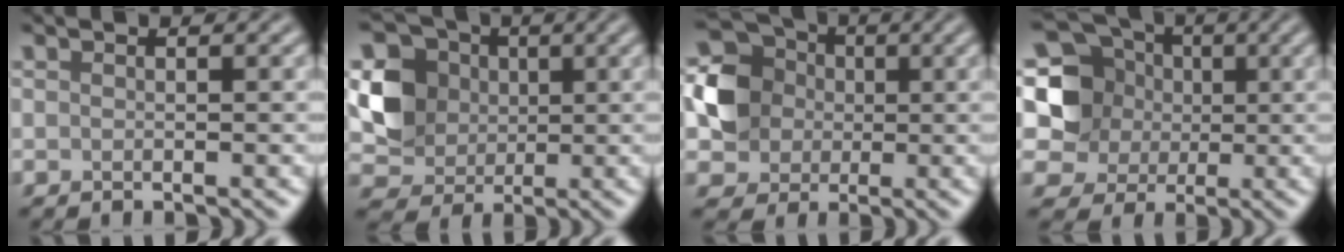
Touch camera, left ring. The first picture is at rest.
{"total": 5.6, "force": [0.6, 5.0, 2.5], "torque": [-0.050, 0.005, 0.007]}
{"total": 5.9, "force": [0.5, 5.3, 2.4], "torque": [-0.044, 0.005, 0.005]}
{"total": 9.2, "force": [1.3, 8.3, 3.8], "torque": [-0.092, 0.023, -0.001]}